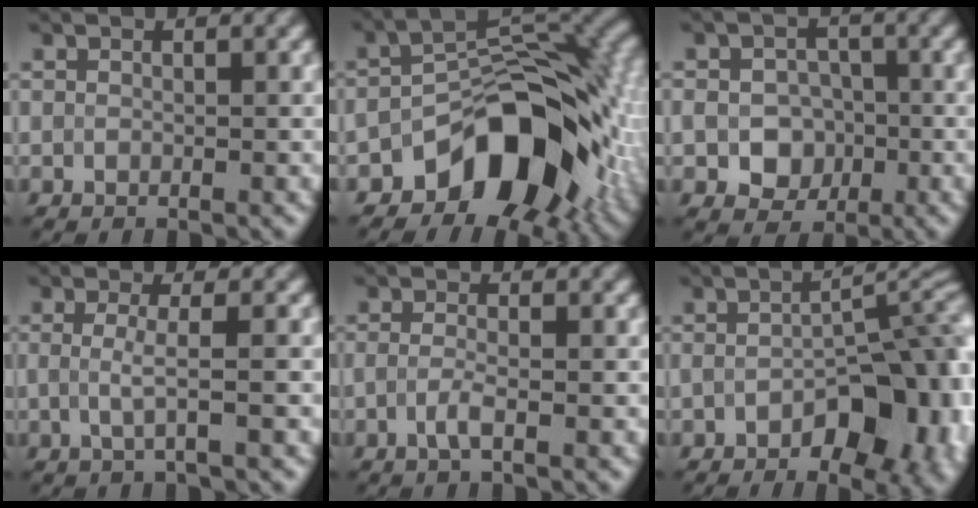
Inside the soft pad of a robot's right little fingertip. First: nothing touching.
{"total": 11.2, "force": [-4.6, 6.4, 7.9], "torque": [-0.099, 0.013, -0.077]}
{"total": 4.5, "force": [-1.2, 3.6, 2.4], "torque": [-0.048, -0.007, -0.019]}
{"total": 2.4, "force": [-0.2, 0.6, 2.4], "torque": [-0.043, -0.008, -0.009]}
{"total": 1.6, "force": [-0.6, 0.4, 1.4], "torque": [-0.029, -0.004, -0.016]}
{"total": 9.4, "force": [-2.3, 4.2, 8.1], "torque": [-0.104, -0.004, -0.034]}